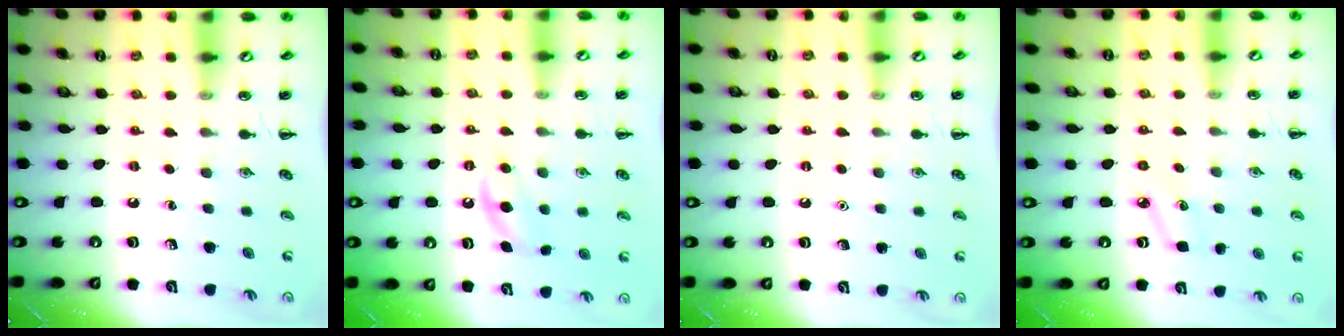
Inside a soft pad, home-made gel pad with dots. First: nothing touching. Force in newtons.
{"total": 4.6, "press": 4.4, "slide": 1.5}
{"total": 1.6, "press": 1.6, "slide": 0.1}
{"total": 5.3, "press": 5.0, "slide": 1.7}